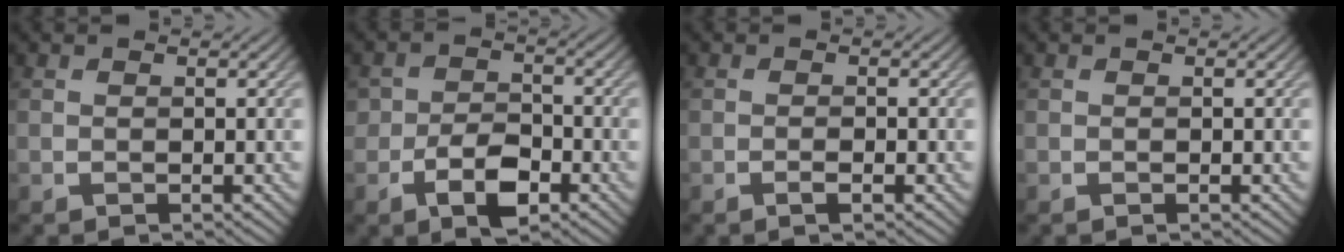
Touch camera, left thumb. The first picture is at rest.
{"total": 5.2, "force": [-2.5, 3.2, 3.3], "torque": [-0.057, -0.002, -0.051]}
{"total": 1.2, "force": [-0.7, 0.1, 1.0], "torque": [-0.018, 0.002, -0.014]}
{"total": 0.0}